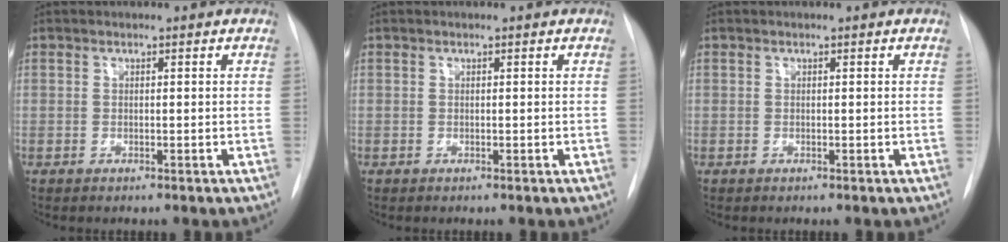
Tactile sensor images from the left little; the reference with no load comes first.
{"total": 0.0}
{"total": 0.0}